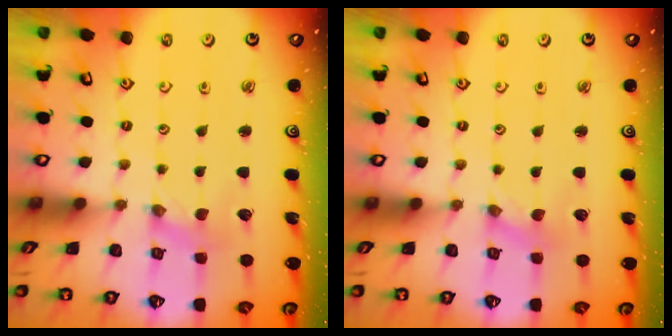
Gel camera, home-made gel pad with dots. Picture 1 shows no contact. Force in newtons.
{"total": 0.0}